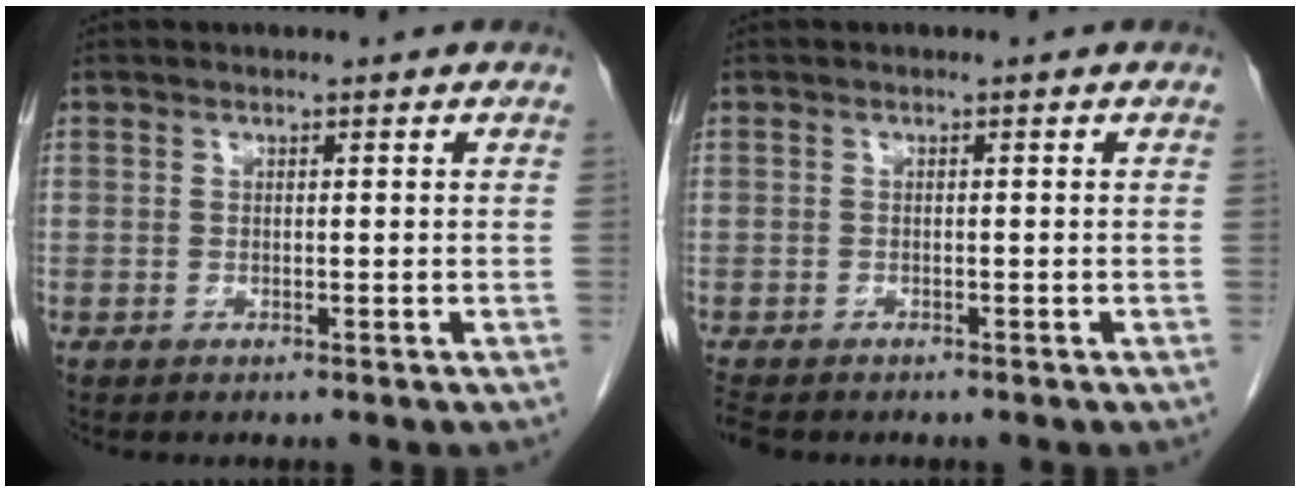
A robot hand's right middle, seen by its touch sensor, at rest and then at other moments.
{"total": 2.8, "force": [-2.4, 1.0, 1.1], "torque": [-0.027, -0.010, -0.038]}